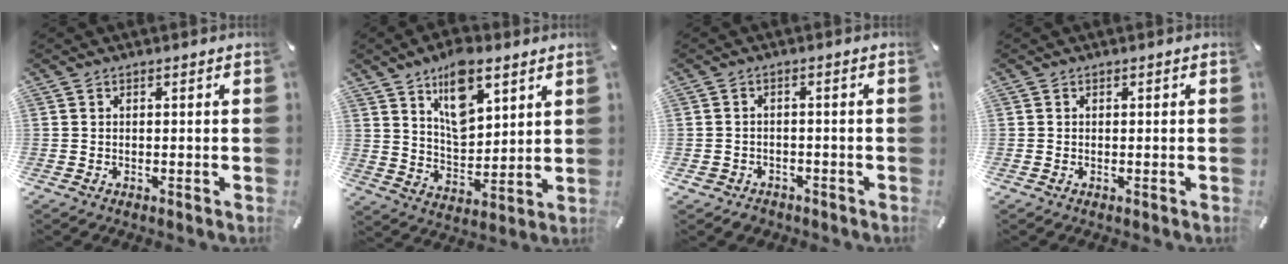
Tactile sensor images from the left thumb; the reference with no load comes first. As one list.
[{"total": 12.5, "force": [7.5, 6.7, 7.4], "torque": [-0.118, -0.032, 0.134]}, {"total": 2.6, "force": [-1.9, 1.8, 0.3], "torque": [-0.005, 0.008, -0.039]}, {"total": 0.6, "force": [-0.1, 0.4, 0.4], "torque": [-0.008, 0.001, -0.003]}]